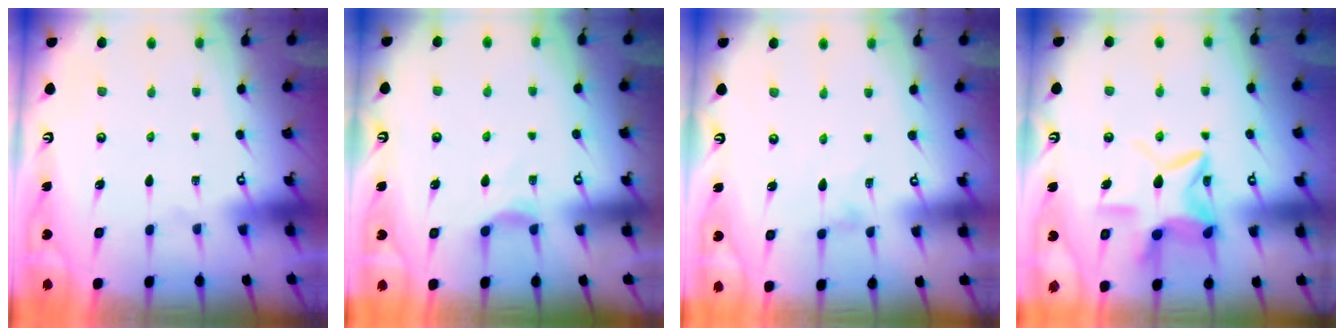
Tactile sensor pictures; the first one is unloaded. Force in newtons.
{"total": 4.1, "press": 4.1, "slide": 0.6}
{"total": 0.0}
{"total": 11.9, "press": 11.8, "slide": 1.1}